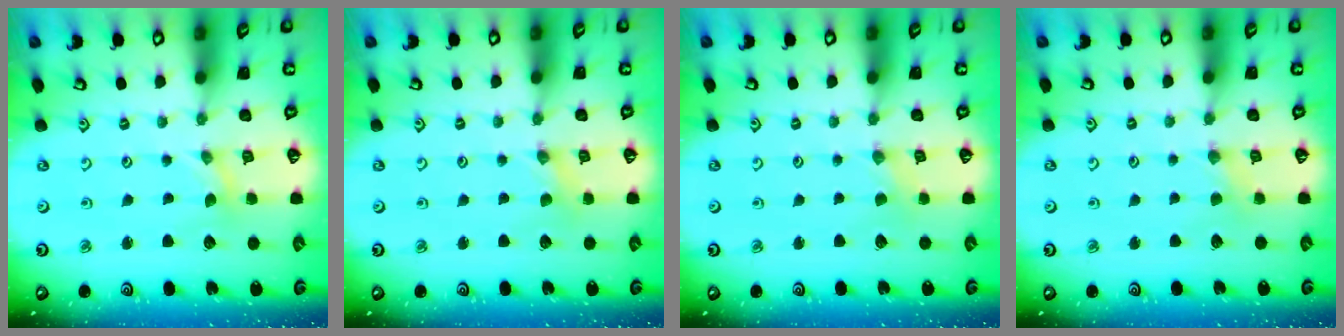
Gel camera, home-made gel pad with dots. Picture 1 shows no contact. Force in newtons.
{"total": 0.0}
{"total": 0.0}
{"total": 2.3, "press": 2.3, "slide": 0.4}